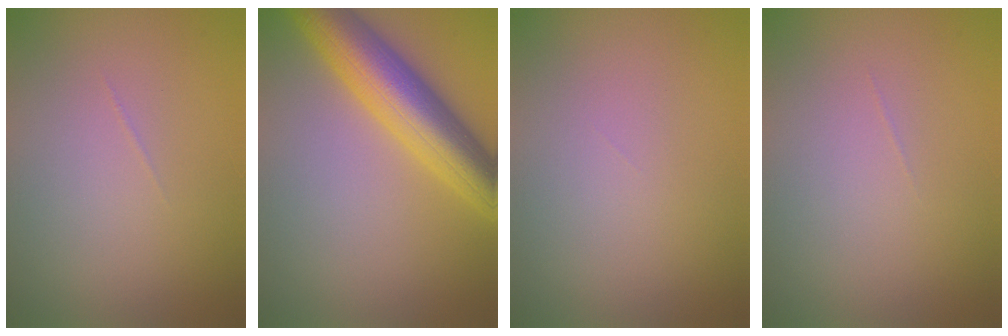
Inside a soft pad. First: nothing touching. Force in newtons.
{"total": 8.4, "press": 8.4, "slide": 0.2}
{"total": 0.0}
{"total": 0.0}